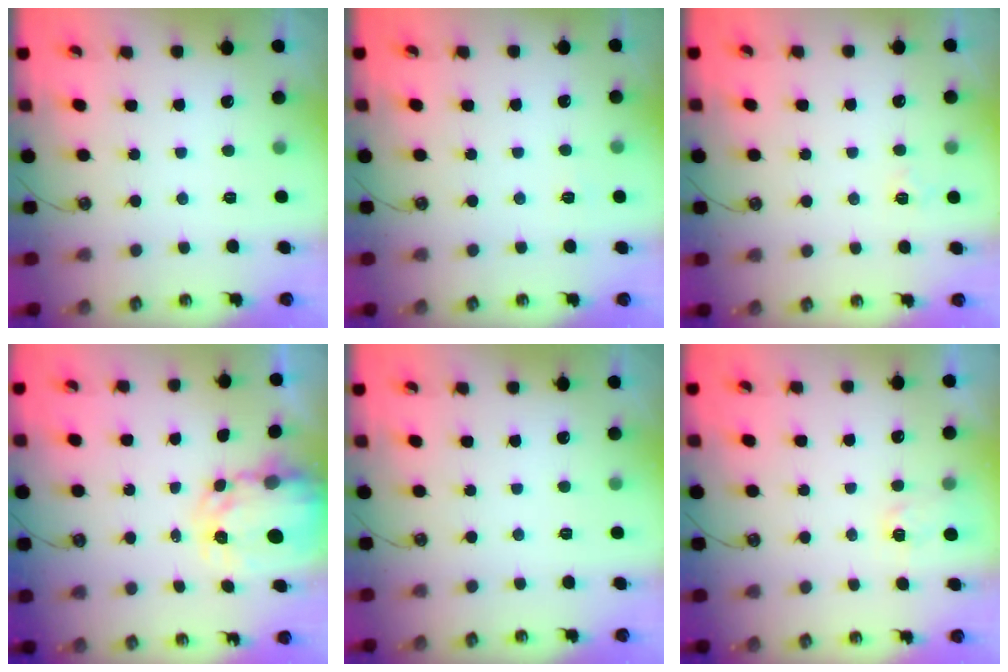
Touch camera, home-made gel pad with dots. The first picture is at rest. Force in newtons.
{"total": 3.6, "press": 3.6, "slide": 0.5}
{"total": 3.2, "press": 3.2, "slide": 0.6}
{"total": 5.1, "press": 5.1, "slide": 0.2}
{"total": 0.0}
{"total": 2.9, "press": 2.9, "slide": 0.4}